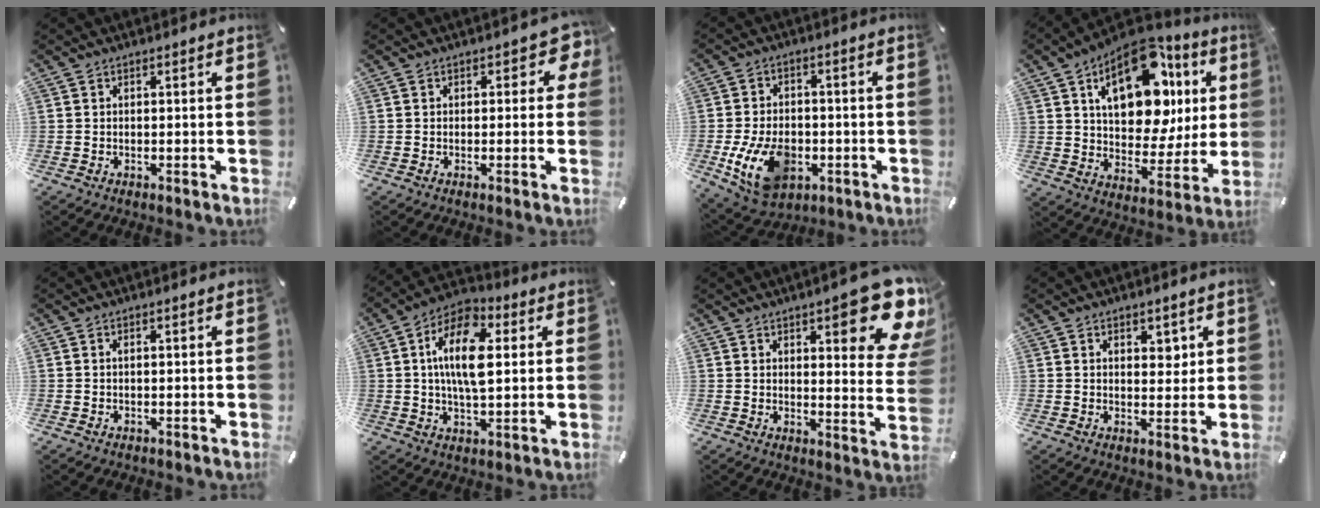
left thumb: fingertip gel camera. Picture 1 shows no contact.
{"total": 4.6, "force": [1.2, 2.8, 3.4], "torque": [-0.036, 0.001, 0.014]}
{"total": 13.9, "force": [-3.9, 9.6, 9.3], "torque": [-0.188, 0.003, -0.068]}
{"total": 21.6, "force": [8.9, 12.2, 15.4], "torque": [-0.243, -0.045, 0.151]}
{"total": 0.7, "force": [0.1, 0.4, 0.6], "torque": [-0.012, 0.001, 0.001]}
{"total": 14.1, "force": [2.8, 7.3, 11.7], "torque": [-0.229, -0.003, 0.043]}
{"total": 17.1, "force": [9.8, 5.6, 12.8], "torque": [-0.153, -0.074, 0.156]}
{"total": 3.7, "force": [1.8, 2.5, 2.0], "torque": [-0.011, -0.008, 0.025]}